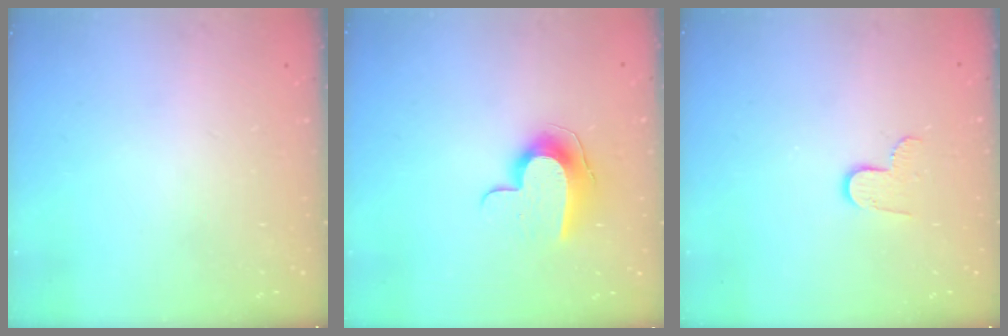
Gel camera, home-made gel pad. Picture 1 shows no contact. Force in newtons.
{"total": 9.6, "press": 9.6, "slide": 0.2}
{"total": 5.8, "press": 5.8, "slide": 0.3}